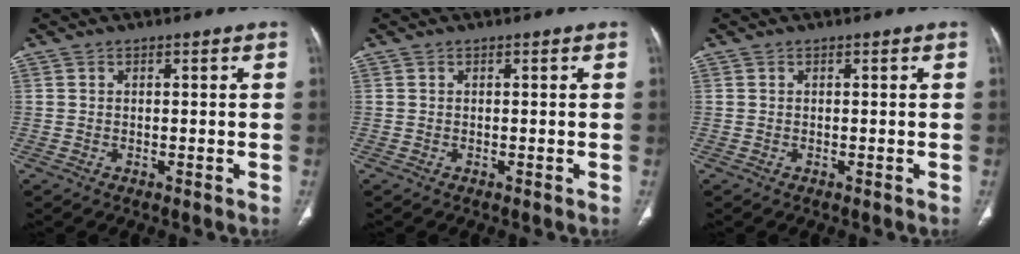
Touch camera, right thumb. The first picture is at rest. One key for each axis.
{"total": 0.0}
{"total": 0.0}